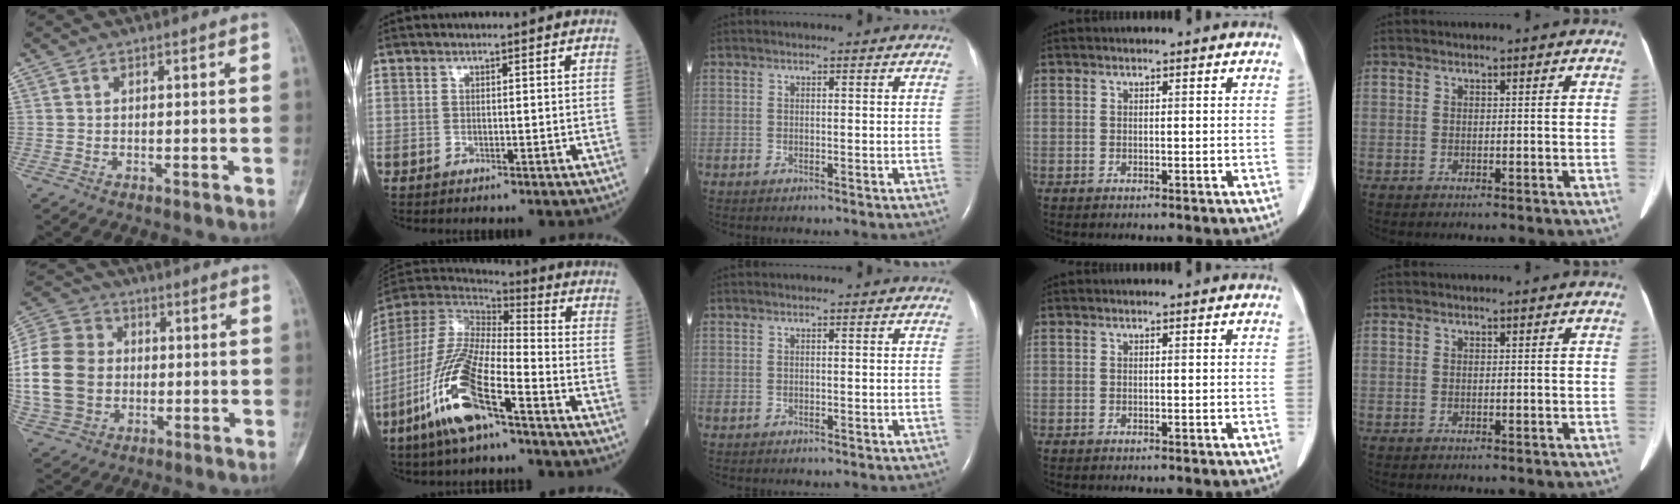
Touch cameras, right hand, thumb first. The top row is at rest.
{"thumb": {"total": 19.2, "force": [-0.6, 15.7, 11.1], "torque": [-0.235, 0.023, -0.005]}, "index": {"total": 17.0, "force": [-8.8, 3.5, 14.1], "torque": [-0.318, -0.033, -0.173]}}